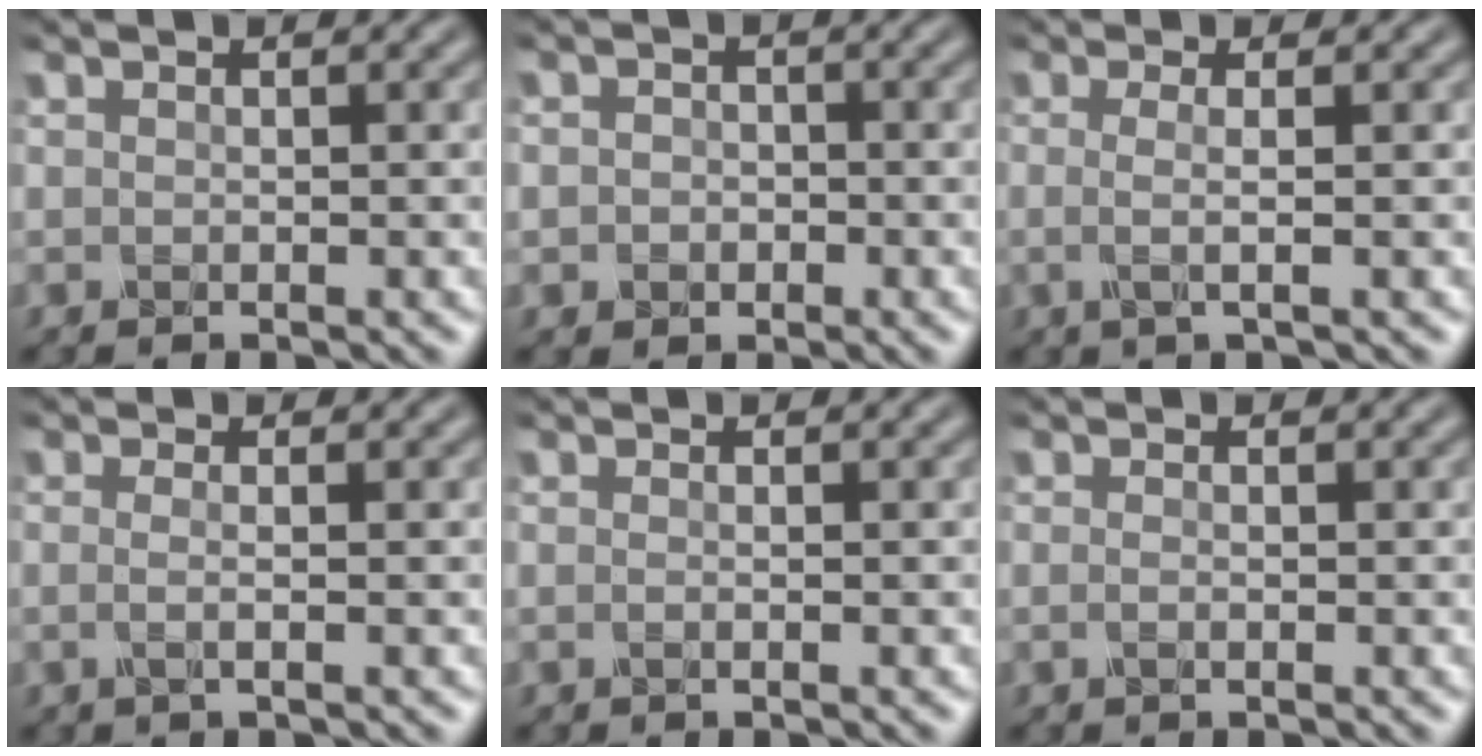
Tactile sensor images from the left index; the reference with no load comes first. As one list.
[{"total": 1.9, "force": [-0.3, 1.7, 0.7], "torque": [0.003, -0.001, -0.014]}, {"total": 2.3, "force": [-0.1, 0.8, 2.2], "torque": [-0.038, -0.004, -0.009]}, {"total": 1.8, "force": [-0.1, 0.7, 1.6], "torque": [-0.024, -0.006, -0.016]}, {"total": 0.7, "force": [-0.1, 0.3, 0.6], "torque": [-0.012, -0.006, -0.006]}, {"total": 0.7, "force": [-0.2, 0.2, 0.6], "torque": [-0.013, -0.003, -0.005]}]